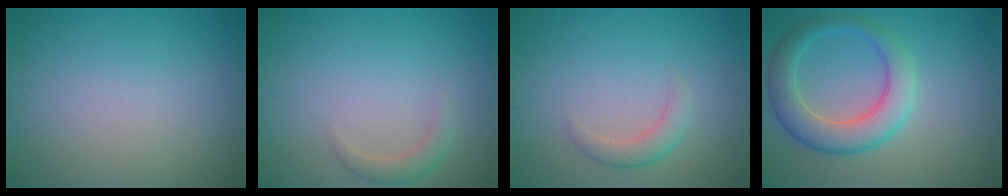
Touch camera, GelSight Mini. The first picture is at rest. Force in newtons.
{"total": 1.7, "press": 1.7, "slide": 0.1}
{"total": 2.0, "press": 1.9, "slide": 0.2}
{"total": 5.6, "press": 5.5, "slide": 0.3}